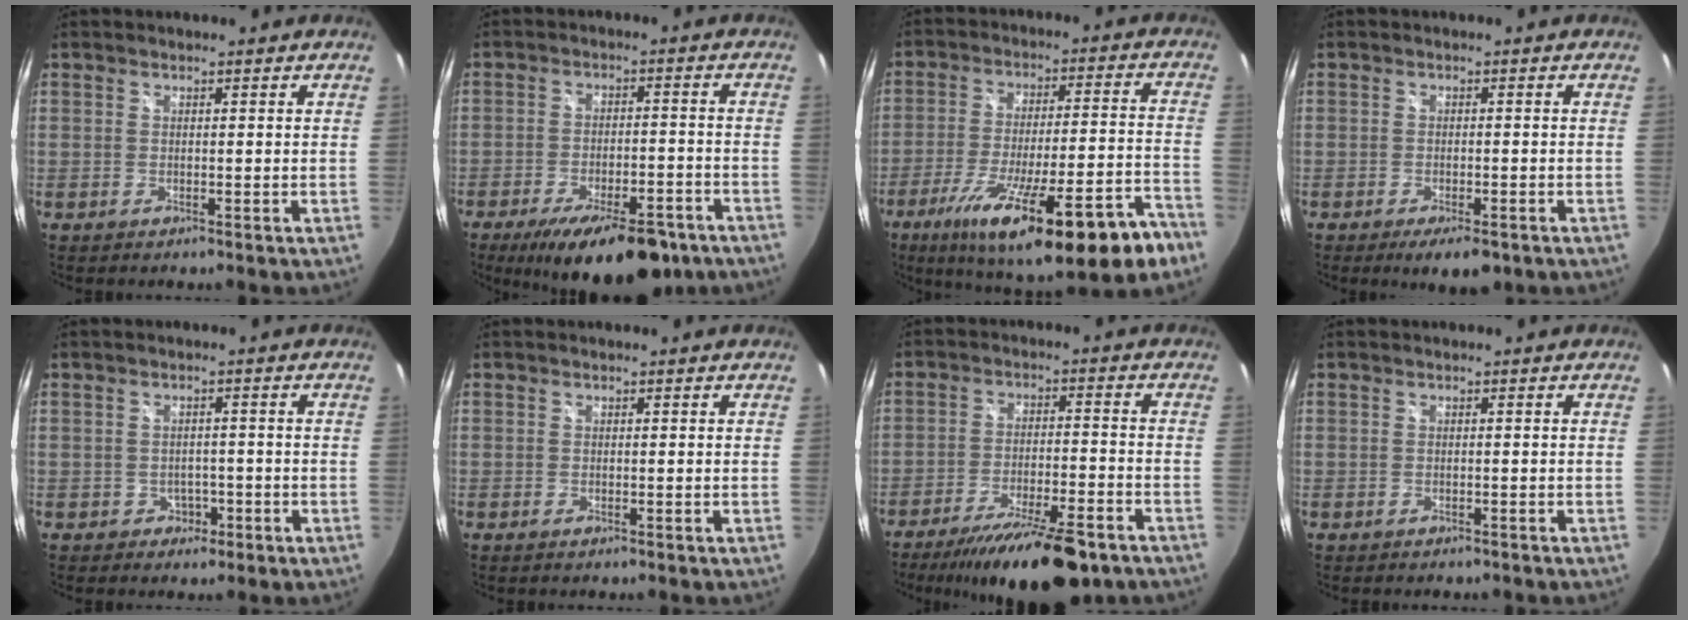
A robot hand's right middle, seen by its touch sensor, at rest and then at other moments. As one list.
[{"total": 17.8, "force": [-12.4, 6.4, 11.0], "torque": [-0.187, -0.027, -0.172]}, {"total": 26.1, "force": [-16.7, 4.6, 19.5], "torque": [-0.324, -0.061, -0.242]}, {"total": 5.5, "force": [-3.7, 1.9, 3.6], "torque": [-0.068, -0.016, -0.053]}, {"total": 2.8, "force": [-1.2, 2.5, 0.6], "torque": [-0.013, 0.004, -0.013]}, {"total": 0.5, "force": [-0.3, -0.1, 0.4], "torque": [-0.004, 0.002, -0.005]}, {"total": 17.9, "force": [-13.5, 4.5, 10.8], "torque": [-0.194, -0.030, -0.205]}, {"total": 1.5, "force": [-1.2, 0.7, 0.4], "torque": [-0.012, -0.006, -0.016]}]